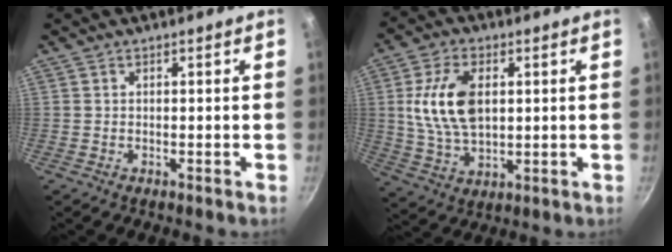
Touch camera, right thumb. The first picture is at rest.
{"total": 12.8, "force": [2.2, 7.6, 10.1], "torque": [-0.178, -0.005, 0.043]}